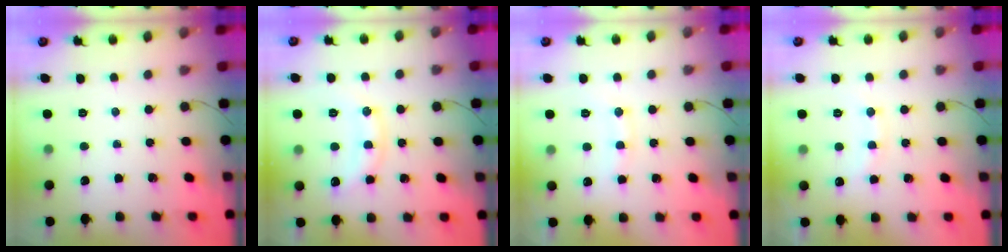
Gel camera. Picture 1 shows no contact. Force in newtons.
{"total": 12.8, "press": 12.8, "slide": 0.6}
{"total": 9.0, "press": 8.9, "slide": 1.2}
{"total": 8.4, "press": 8.2, "slide": 1.6}